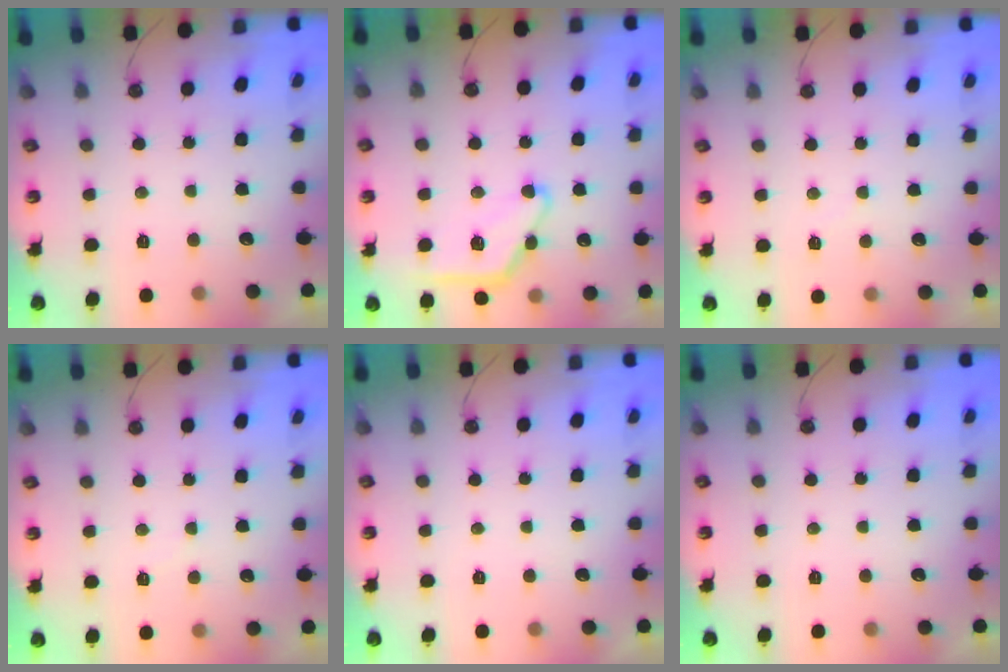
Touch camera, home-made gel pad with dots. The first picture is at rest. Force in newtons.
{"total": 12.1, "press": 12.0, "slide": 0.6}
{"total": 3.0, "press": 3.0, "slide": 0.4}
{"total": 3.0, "press": 2.9, "slide": 0.4}
{"total": 0.0}
{"total": 0.0}